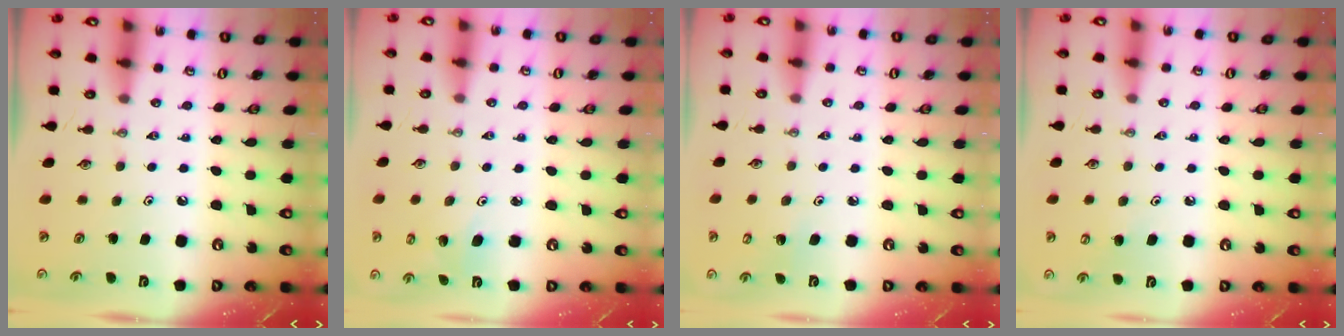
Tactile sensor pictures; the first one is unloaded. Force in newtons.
{"total": 4.5, "press": 4.3, "slide": 1.3}
{"total": 3.0, "press": 2.9, "slide": 0.3}
{"total": 5.1, "press": 5.0, "slide": 0.7}